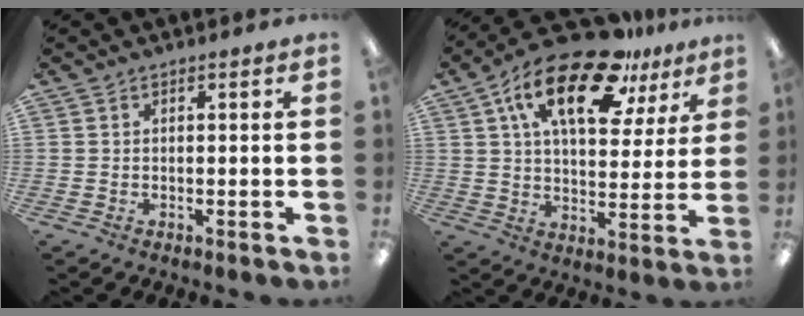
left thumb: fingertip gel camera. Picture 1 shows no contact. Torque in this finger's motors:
{"motor_torque": [0.48, 0.61, 1.69, -1.07, 0.38]}